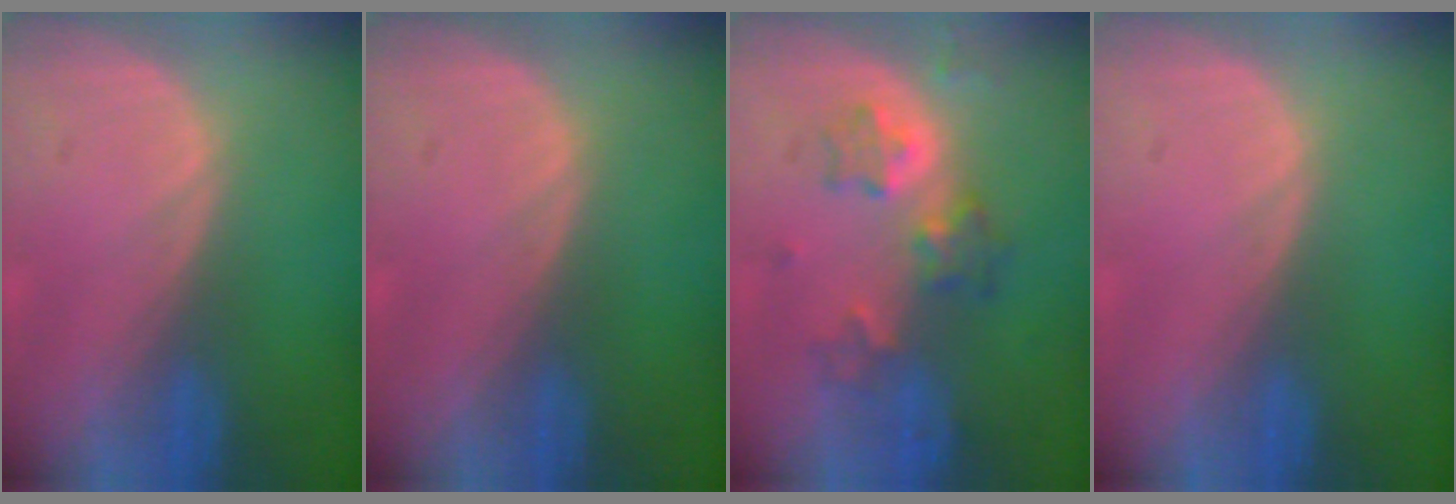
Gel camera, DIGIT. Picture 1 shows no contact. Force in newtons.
{"total": 0.0}
{"total": 5.4, "press": 5.4, "slide": 0.5}
{"total": 0.0}